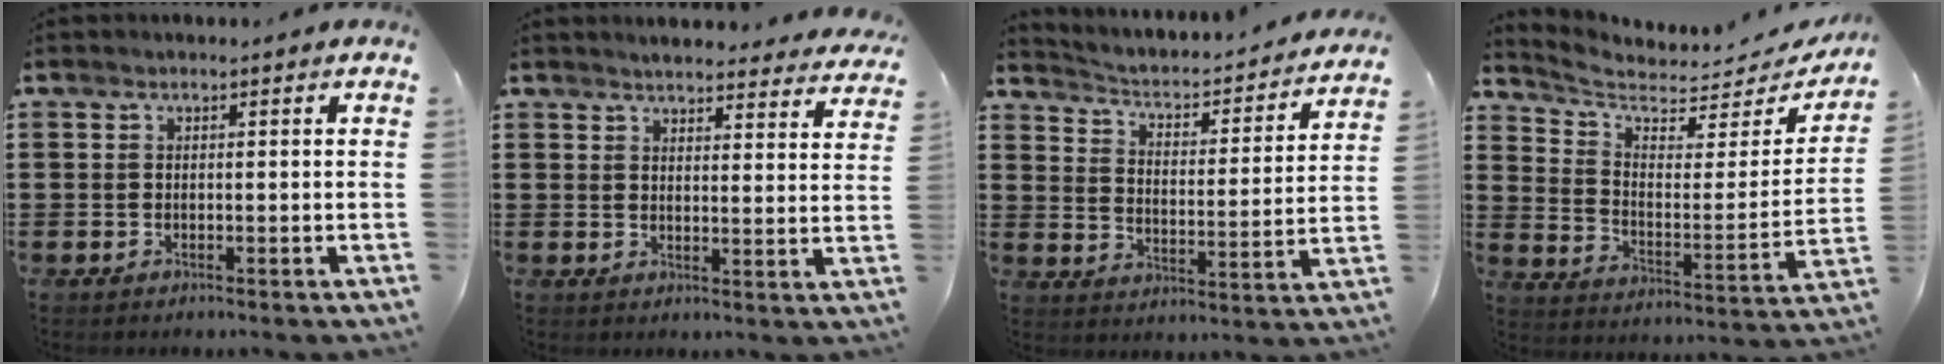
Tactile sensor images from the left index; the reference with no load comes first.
{"total": 3.6, "force": [3.5, -0.1, 0.5], "torque": [-0.017, -0.021, 0.060]}
{"total": 2.1, "force": [1.8, 0.6, 0.7], "torque": [-0.031, -0.027, 0.018]}
{"total": 5.1, "force": [4.5, 1.6, 1.8], "torque": [-0.062, -0.038, 0.074]}